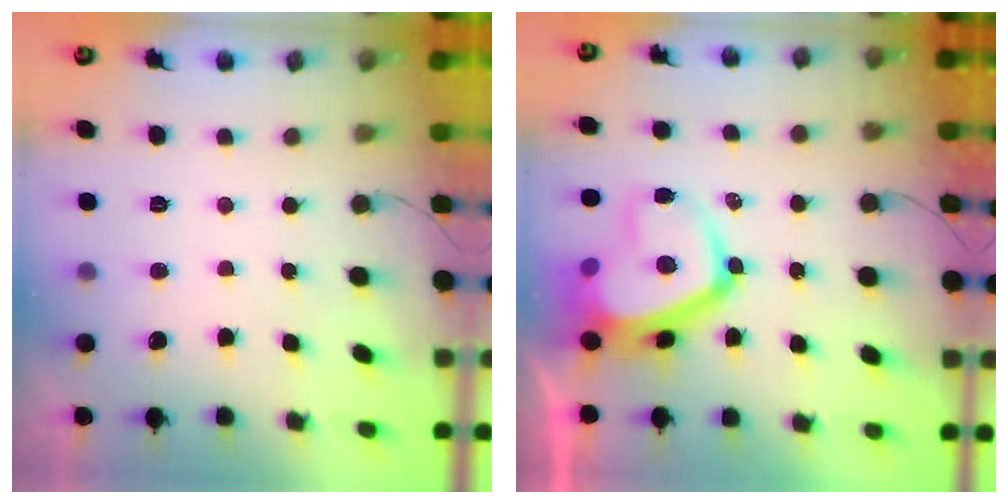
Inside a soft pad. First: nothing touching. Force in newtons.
{"total": 12.7, "press": 12.6, "slide": 1.1}